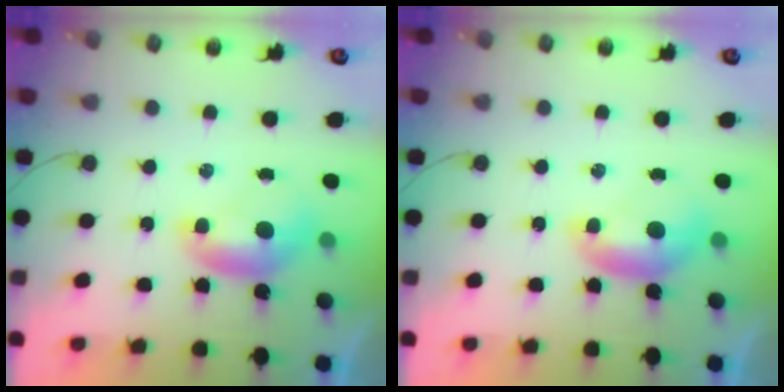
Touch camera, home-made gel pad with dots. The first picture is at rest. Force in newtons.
{"total": 0.0}